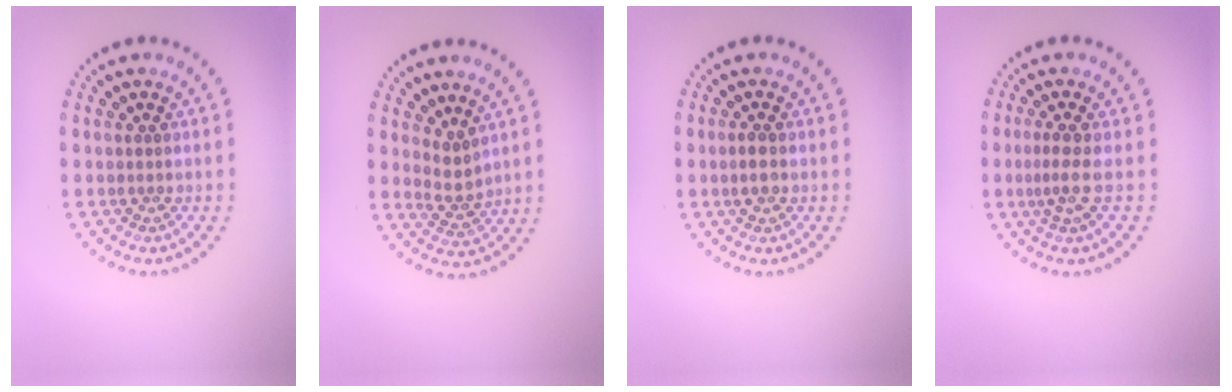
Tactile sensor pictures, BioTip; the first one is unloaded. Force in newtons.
{"total": 2.1, "press": 1.6, "slide": 1.4}
{"total": 1.5, "press": 1.4, "slide": 0.3}
{"total": 2.1, "press": 1.4, "slide": 1.6}